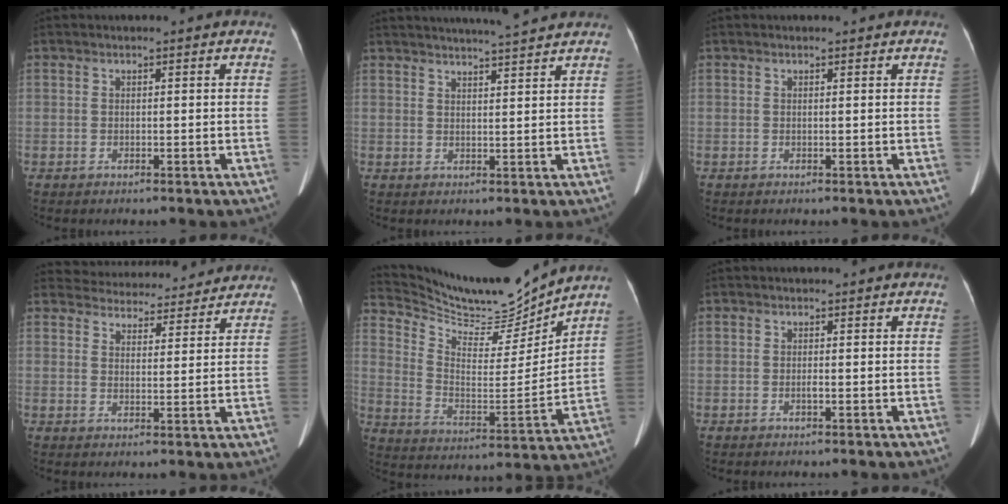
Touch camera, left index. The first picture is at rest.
{"total": 8.9, "force": [8.2, -0.7, 3.3], "torque": [-0.049, 0.004, 0.104]}
{"total": 0.8, "force": [0.8, 0.0, 0.3], "torque": [-0.008, -0.005, 0.008]}
{"total": 14.4, "force": [13.8, 3.5, 2.0], "torque": [-0.014, 0.010, 0.174]}
{"total": 15.8, "force": [15.4, 1.2, 3.6], "torque": [-0.089, -0.044, 0.258]}
{"total": 0.6, "force": [-0.1, -0.1, 0.5], "torque": [-0.007, 0.003, -0.001]}